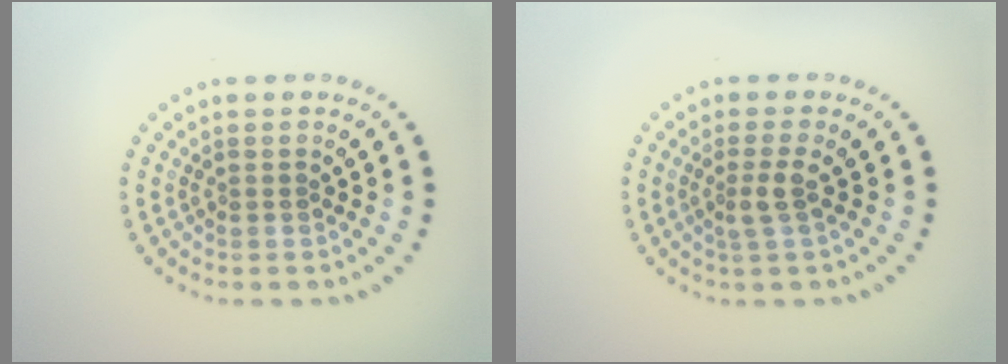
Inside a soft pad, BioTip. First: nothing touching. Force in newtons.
{"total": 1.8, "press": 1.3, "slide": 1.2}